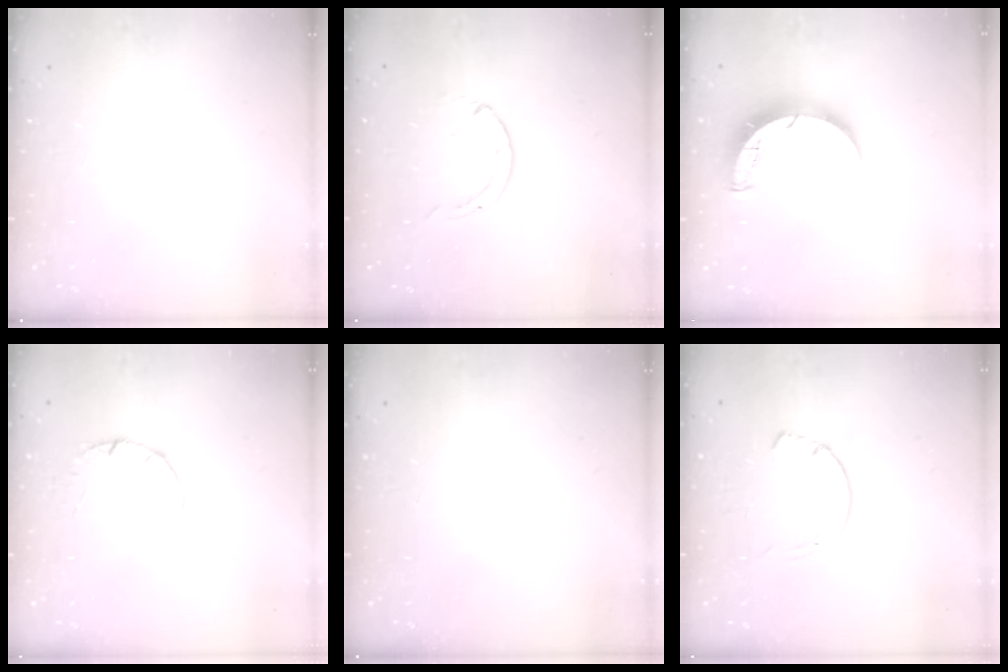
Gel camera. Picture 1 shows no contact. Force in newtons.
{"total": 0.0}
{"total": 7.5, "press": 7.5, "slide": 0.6}
{"total": 1.8, "press": 1.8, "slide": 0.1}
{"total": 0.0}
{"total": 3.2, "press": 3.2, "slide": 0.4}